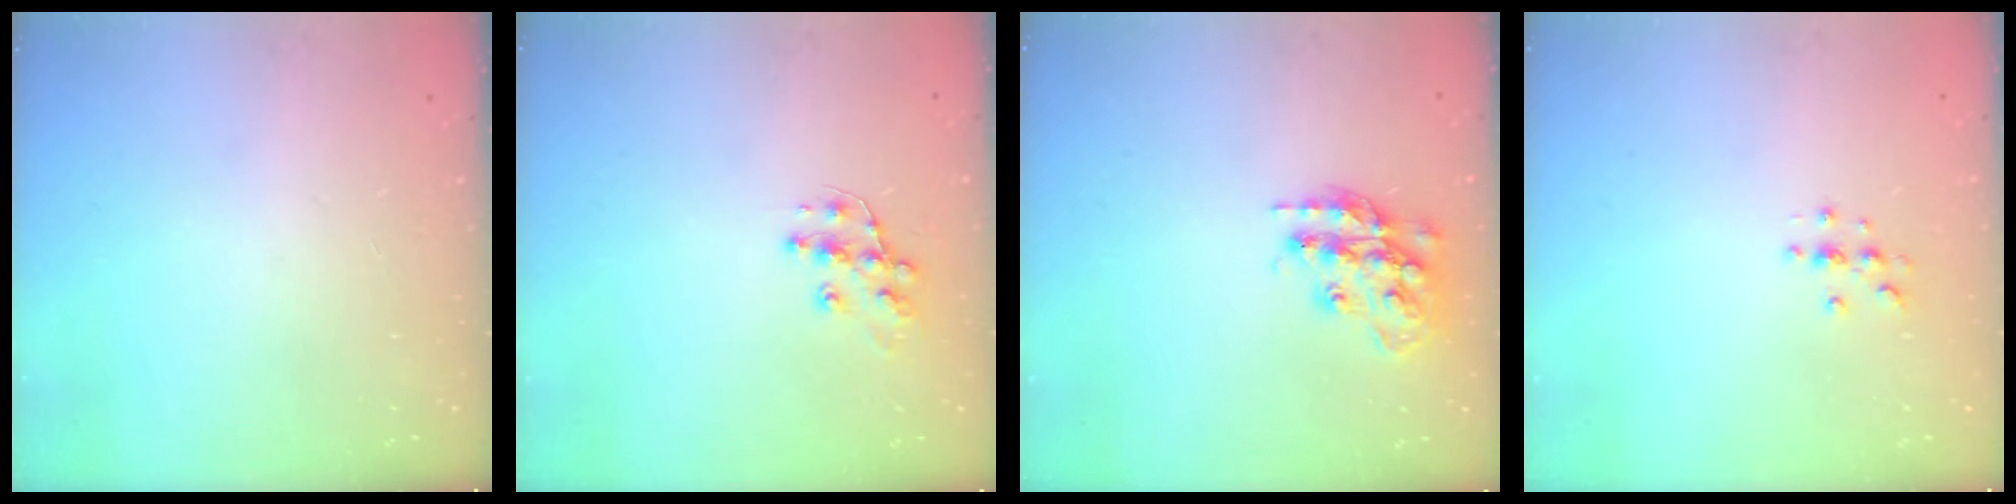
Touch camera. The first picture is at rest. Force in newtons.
{"total": 10.2, "press": 10.2, "slide": 0.8}
{"total": 17.3, "press": 17.3, "slide": 1.4}
{"total": 3.0, "press": 3.0, "slide": 0.3}